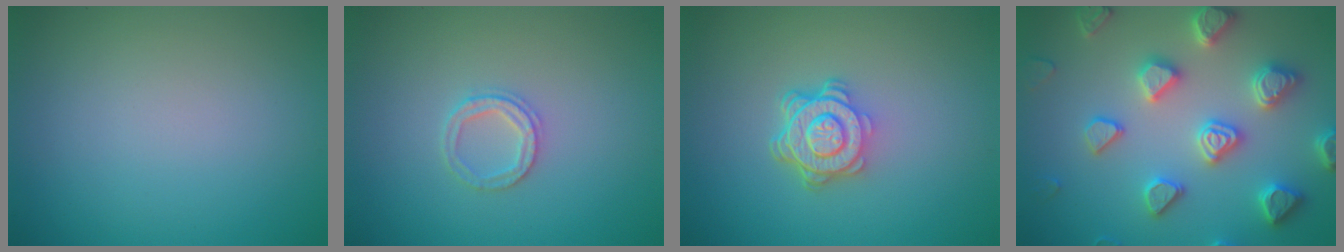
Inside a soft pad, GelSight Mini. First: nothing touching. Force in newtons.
{"total": 1.9, "press": 1.8, "slide": 0.4}
{"total": 4.7, "press": 3.4, "slide": 3.2}
{"total": 5.3, "press": 5.2, "slide": 1.2}